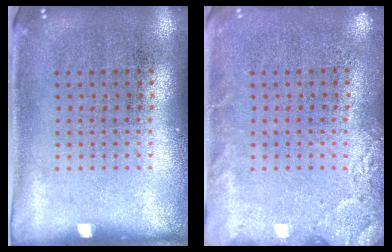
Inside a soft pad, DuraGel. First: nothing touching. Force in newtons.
{"total": 2.2, "press": 2.2, "slide": 0.3}